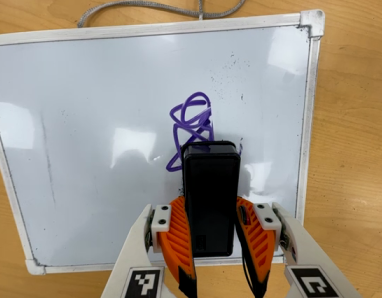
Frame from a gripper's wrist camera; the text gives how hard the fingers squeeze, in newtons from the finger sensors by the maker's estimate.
{"total": 7.1, "left": 6.3, "right": 8.0}